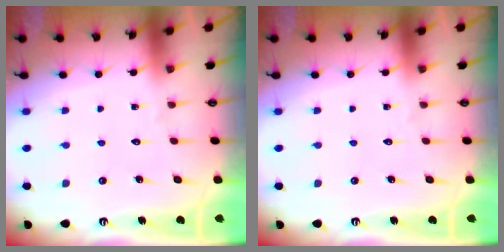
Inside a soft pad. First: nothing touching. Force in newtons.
{"total": 0.0}